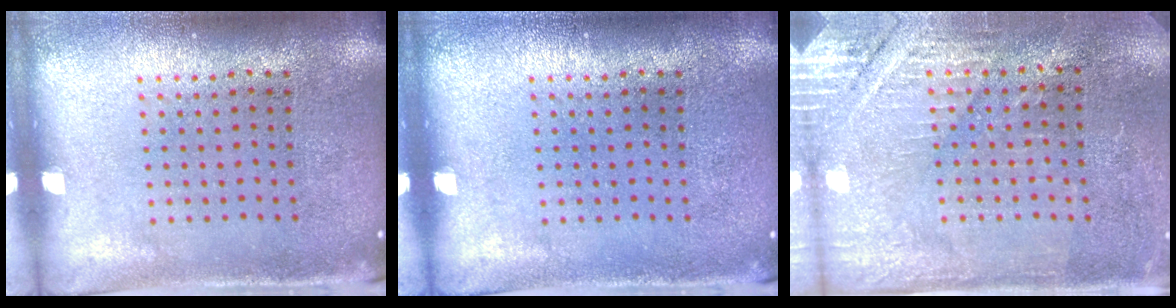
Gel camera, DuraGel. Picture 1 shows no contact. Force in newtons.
{"total": 0.0}
{"total": 2.8, "press": 2.8, "slide": 0.5}